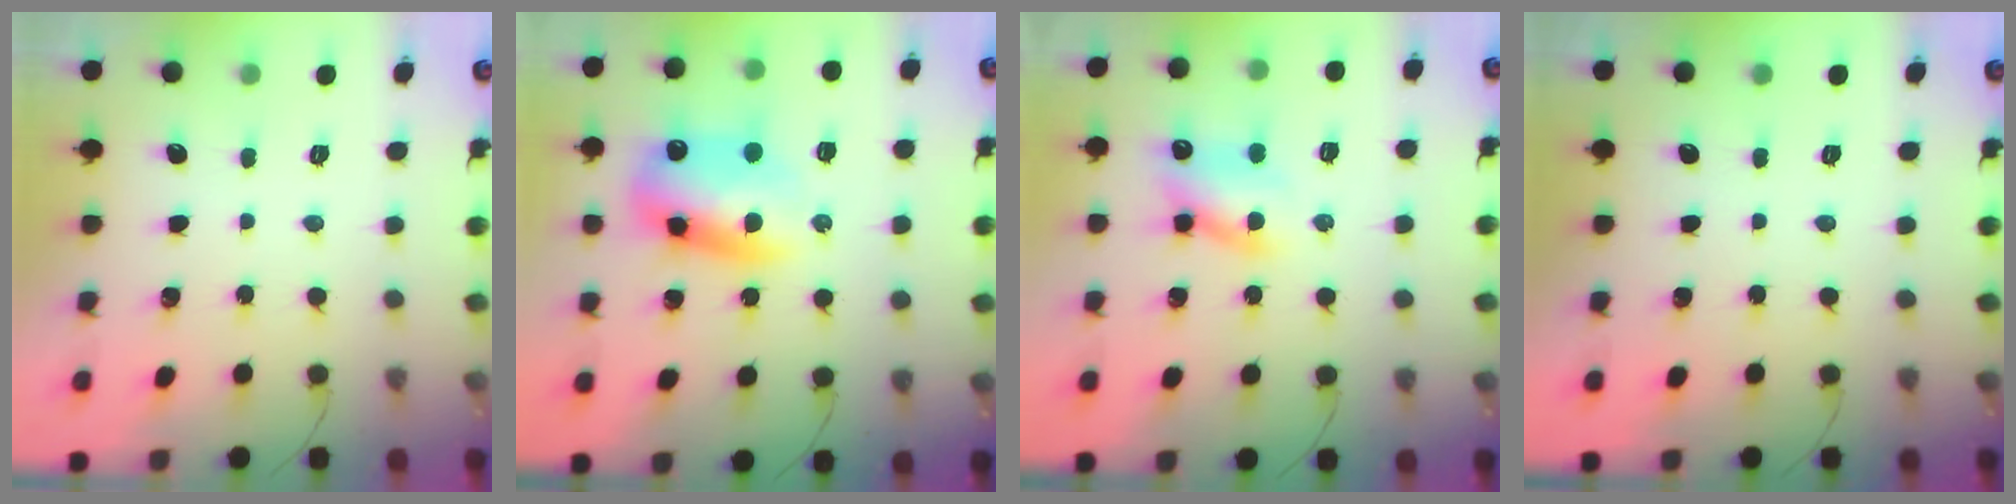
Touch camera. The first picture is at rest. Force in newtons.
{"total": 12.7, "press": 12.5, "slide": 2.5}
{"total": 11.0, "press": 10.9, "slide": 1.5}
{"total": 0.0}